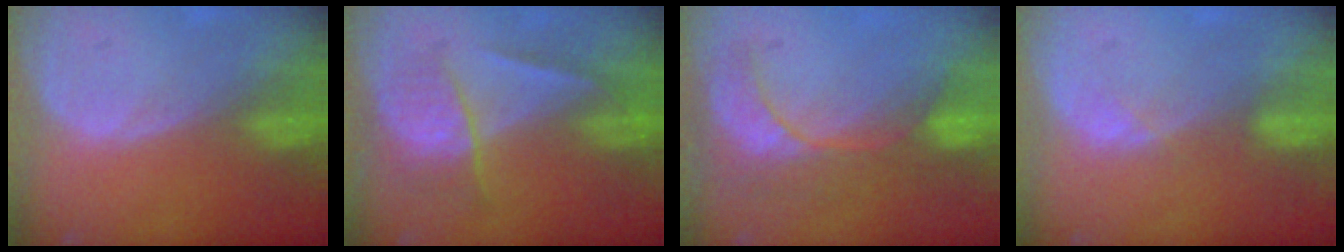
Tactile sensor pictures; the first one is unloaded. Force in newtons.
{"total": 6.9, "press": 5.9, "slide": 3.6}
{"total": 9.0, "press": 7.7, "slide": 4.5}
{"total": 1.4, "press": 1.2, "slide": 0.7}